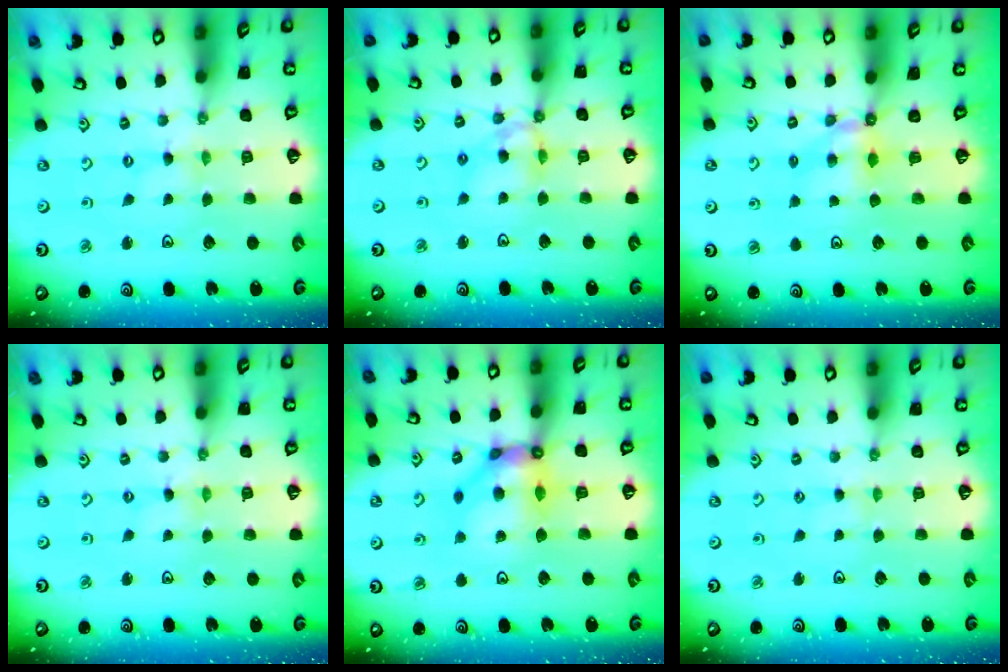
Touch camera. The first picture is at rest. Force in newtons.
{"total": 8.9, "press": 8.9, "slide": 0.7}
{"total": 5.7, "press": 5.7, "slide": 0.4}
{"total": 0.0}
{"total": 11.0, "press": 11.0, "slide": 1.0}
{"total": 1.3, "press": 1.3, "slide": 0.4}